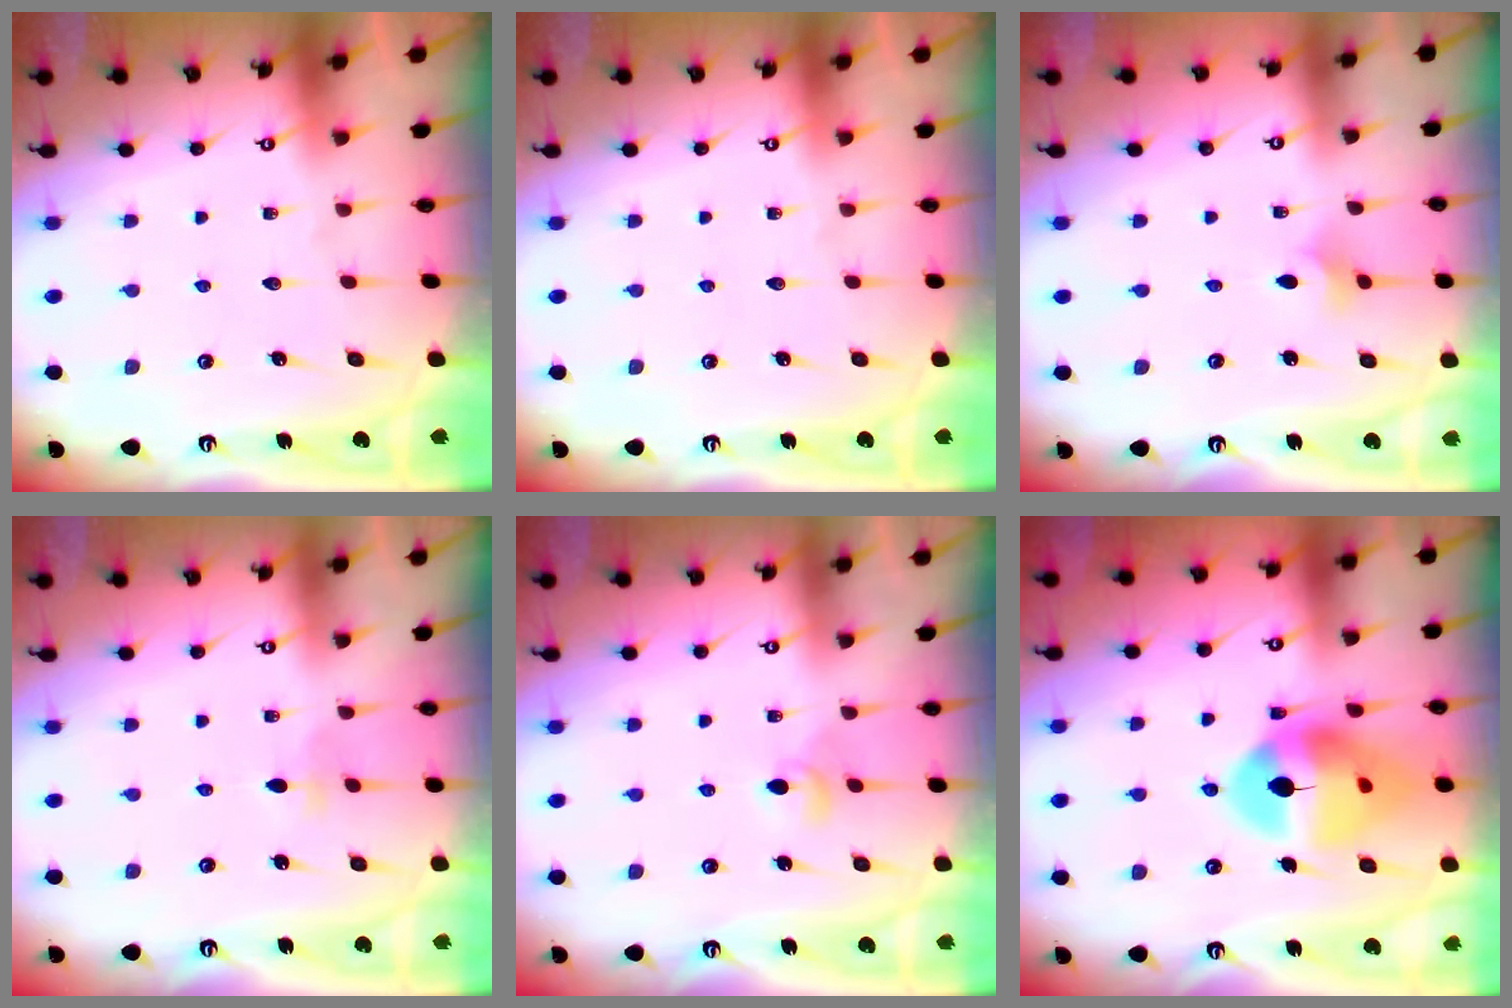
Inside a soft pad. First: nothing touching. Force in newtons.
{"total": 0.0}
{"total": 3.0, "press": 2.9, "slide": 0.7}
{"total": 2.7, "press": 2.6, "slide": 0.6}
{"total": 3.9, "press": 3.8, "slide": 0.7}
{"total": 15.7, "press": 15.6, "slide": 1.8}